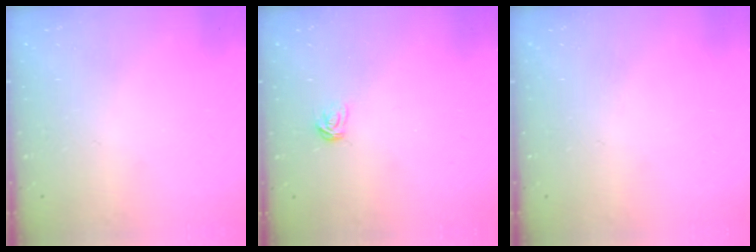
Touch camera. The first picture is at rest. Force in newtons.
{"total": 3.7, "press": 3.7, "slide": 0.4}
{"total": 0.0}